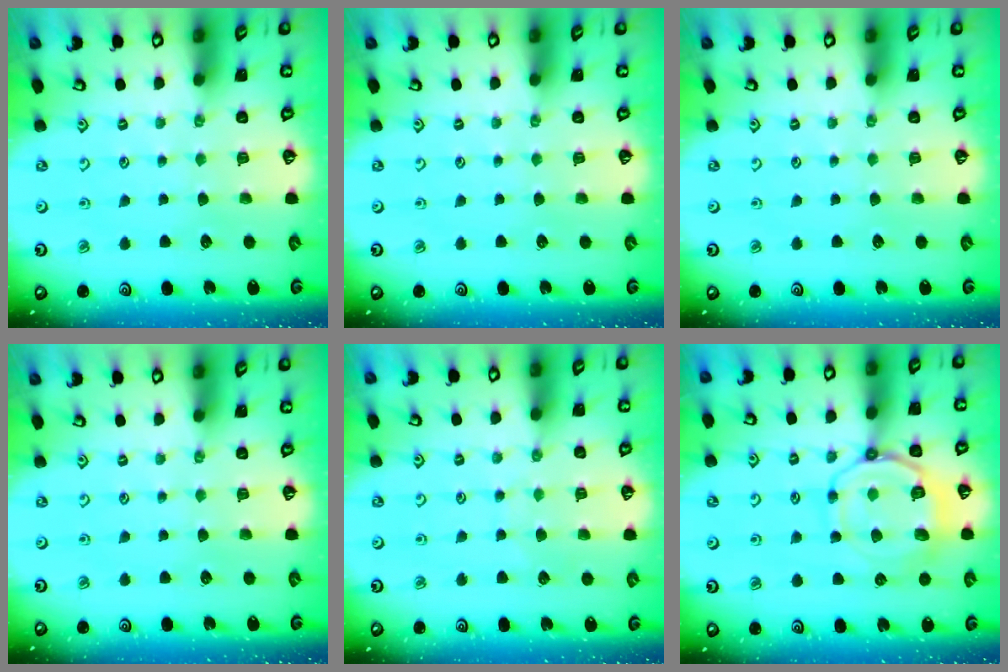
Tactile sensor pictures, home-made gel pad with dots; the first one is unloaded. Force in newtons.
{"total": 0.0}
{"total": 0.0}
{"total": 0.0}
{"total": 4.0, "press": 3.9, "slide": 0.5}
{"total": 12.7, "press": 12.6, "slide": 1.4}